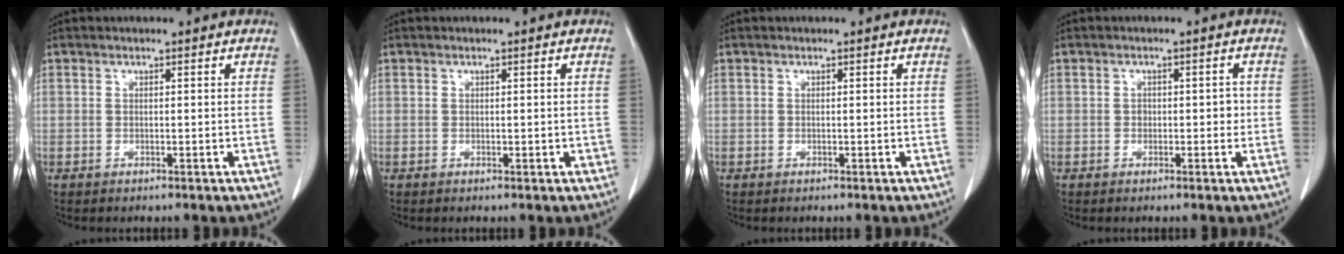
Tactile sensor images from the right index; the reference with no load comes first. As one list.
[{"total": 0.7, "force": [0.0, 0.4, 0.6], "torque": [-0.006, 0.000, 0.002]}, {"total": 0.0}, {"total": 2.1, "force": [-0.2, 1.3, 1.6], "torque": [-0.015, 0.007, -0.002]}]